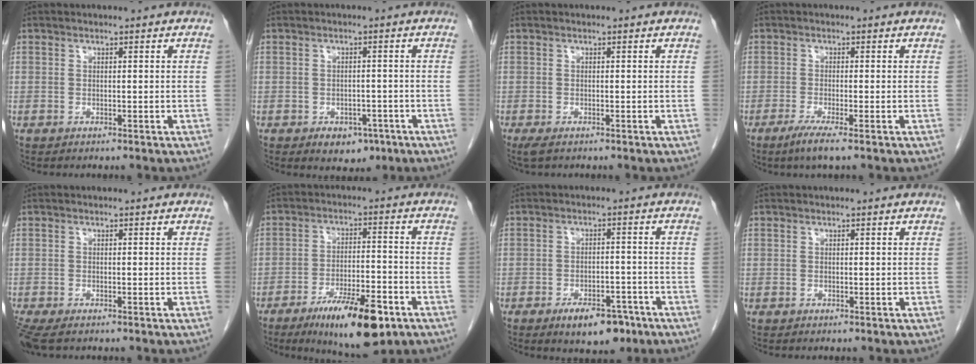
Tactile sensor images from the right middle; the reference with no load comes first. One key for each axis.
{"total": 4.3, "fx": -2.4, "fy": 2.7, "fz": 2.3, "tx": -0.023, "ty": 0.003, "tz": -0.021}
{"total": 2.3, "fx": -1.5, "fy": 0.9, "fz": 1.4, "tx": -0.031, "ty": -0.007, "tz": -0.023}
{"total": 3.4, "fx": -2.1, "fy": -0.2, "fz": 2.6, "tx": -0.053, "ty": -0.012, "tz": -0.042}
{"total": 4.7, "fx": -3.4, "fy": 1.8, "fz": 2.7, "tx": -0.057, "ty": -0.014, "tz": -0.060}
{"total": 13.2, "fx": -7.7, "fy": 3.1, "fz": 10.3, "tx": -0.165, "ty": -0.012, "tz": -0.117}
{"total": 7.5, "fx": -4.9, "fy": 3.3, "fz": 4.6, "tx": -0.065, "ty": 0.000, "tz": -0.068}
{"total": 0.0}